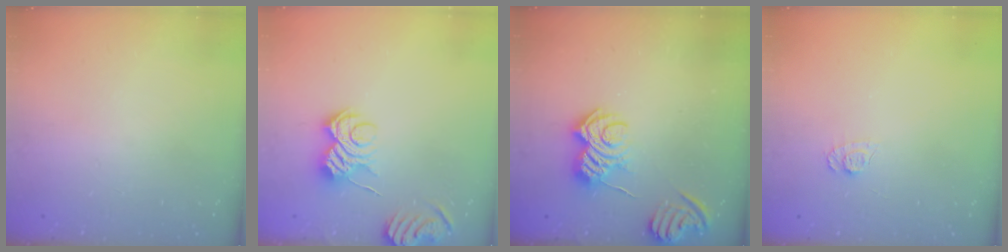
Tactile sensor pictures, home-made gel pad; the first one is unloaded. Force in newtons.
{"total": 8.7, "press": 8.7, "slide": 0.6}
{"total": 7.2, "press": 7.2, "slide": 0.9}
{"total": 7.1, "press": 7.1, "slide": 0.7}